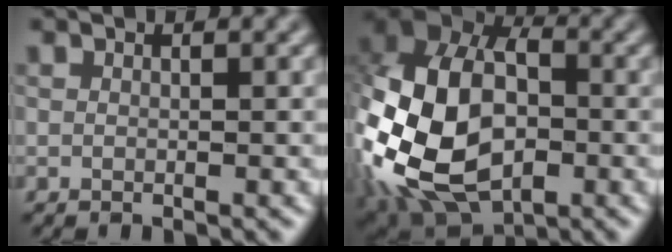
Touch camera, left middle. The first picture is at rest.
{"total": 17.3, "force": [-3.2, 11.4, 12.7], "torque": [-0.276, -0.018, -0.066]}